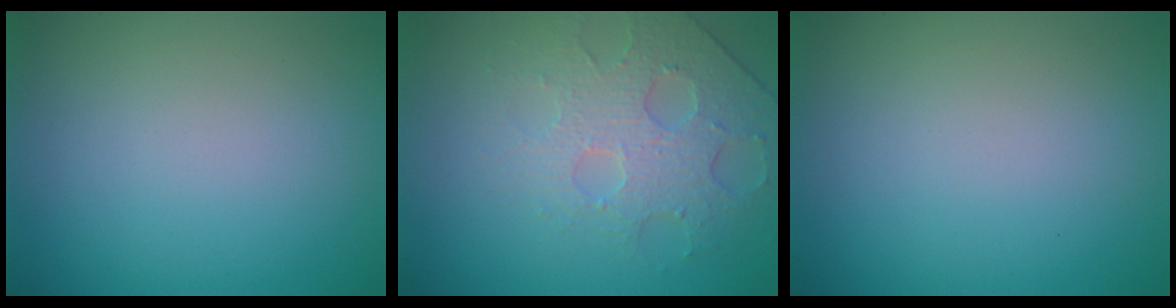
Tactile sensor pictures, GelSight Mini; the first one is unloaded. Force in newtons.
{"total": 3.8, "press": 3.6, "slide": 1.1}
{"total": 0.0}